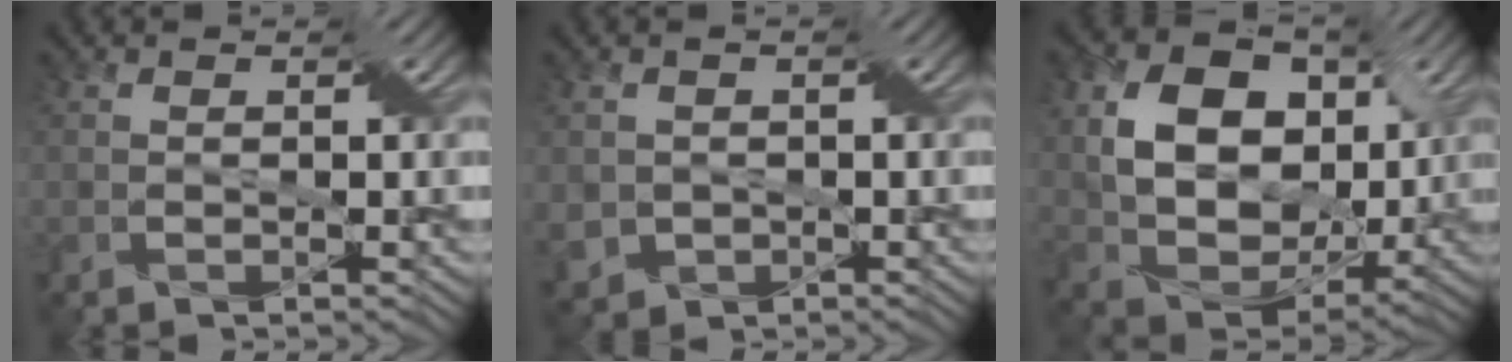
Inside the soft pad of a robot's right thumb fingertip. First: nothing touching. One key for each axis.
{"total": 3.5, "fx": -0.6, "fy": 3.3, "fz": 1.1, "tx": -0.043, "ty": -0.014, "tz": -0.014}
{"total": 12.4, "fx": 2.6, "fy": 9.0, "fz": 8.1, "tx": -0.180, "ty": -0.004, "tz": 0.044}